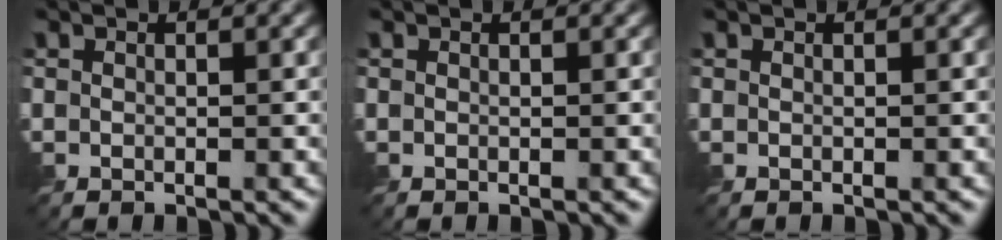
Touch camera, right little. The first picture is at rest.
{"total": 0.0}
{"total": 0.0}